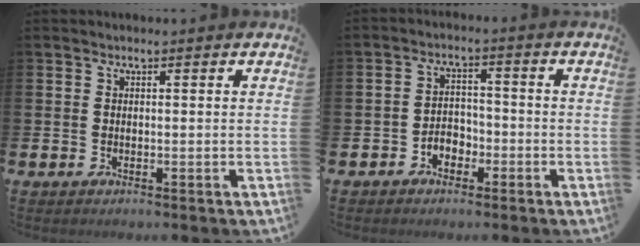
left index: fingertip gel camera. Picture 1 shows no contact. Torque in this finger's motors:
{"motor_torque": [-0.17, 0.24, 0.10, 0.00]}